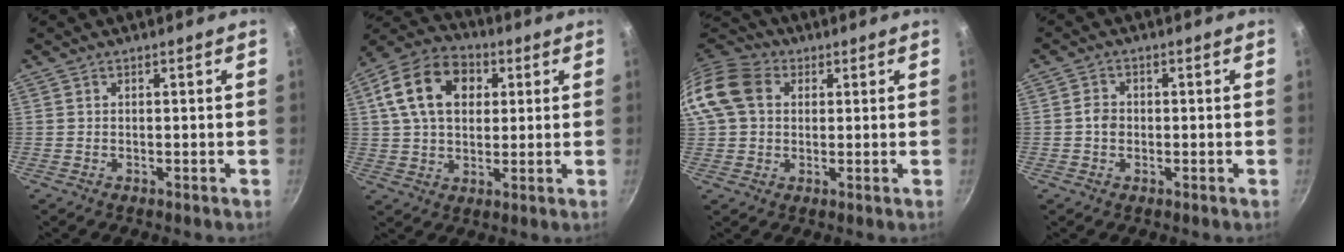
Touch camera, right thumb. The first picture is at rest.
{"total": 15.5, "force": [4.3, 10.9, 10.2], "torque": [-0.163, 0.014, 0.059]}
{"total": 13.4, "force": [3.0, 10.5, 7.7], "torque": [-0.147, 0.022, 0.039]}
{"total": 2.7, "force": [-0.2, 2.3, 1.4], "torque": [-0.018, 0.009, -0.007]}